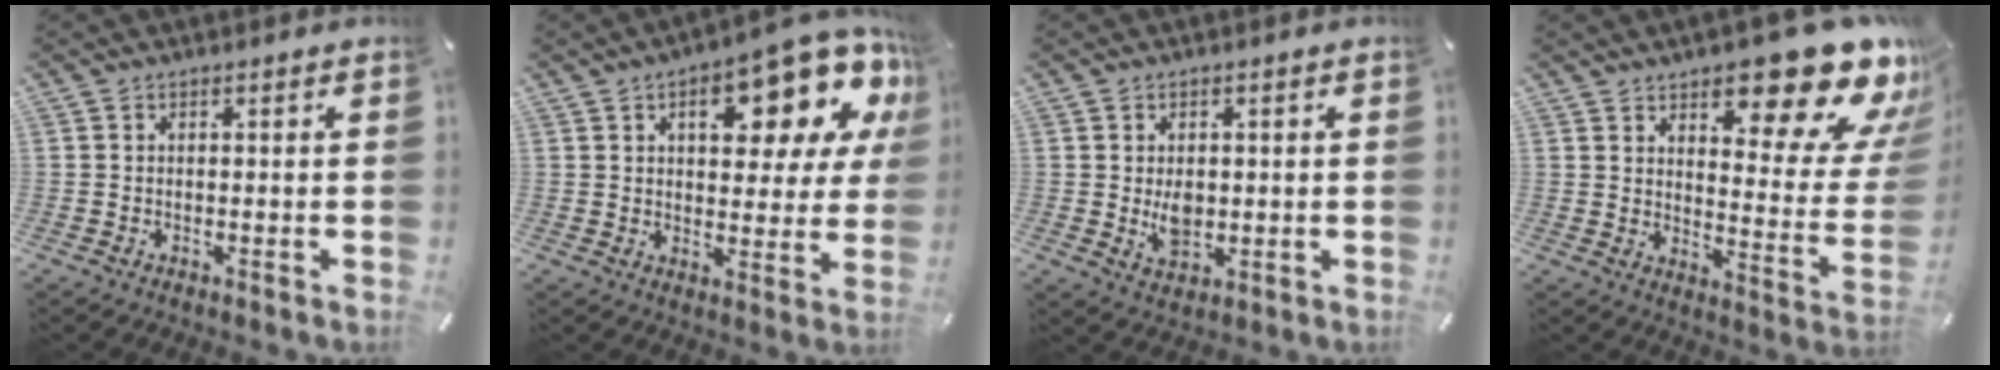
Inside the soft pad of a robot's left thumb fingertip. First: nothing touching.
{"total": 17.6, "force": [8.9, 7.7, 13.1], "torque": [-0.171, -0.053, 0.141]}
{"total": 5.4, "force": [-0.1, 4.1, 3.6], "torque": [-0.057, -0.007, -0.006]}
{"total": 20.2, "force": [13.1, 7.7, 13.3], "torque": [-0.162, -0.106, 0.213]}